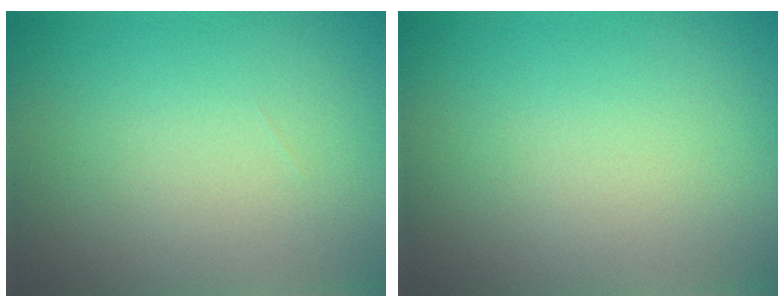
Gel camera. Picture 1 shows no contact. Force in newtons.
{"total": 0.0}